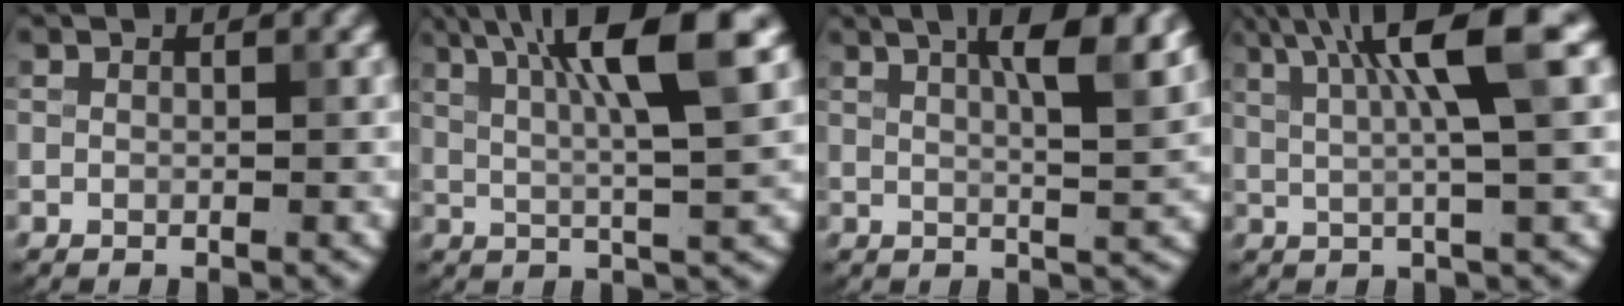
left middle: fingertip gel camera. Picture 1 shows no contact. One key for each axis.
{"total": 9.3, "fx": 4.0, "fy": 1.5, "fz": 8.3, "tx": -0.119, "ty": 0.015, "tz": 0.064}
{"total": 7.0, "fx": 3.2, "fy": 1.8, "fz": 6.0, "tx": -0.060, "ty": 0.022, "tz": 0.032}
{"total": 7.6, "fx": 2.7, "fy": 1.1, "fz": 7.0, "tx": -0.098, "ty": 0.016, "tz": 0.040}